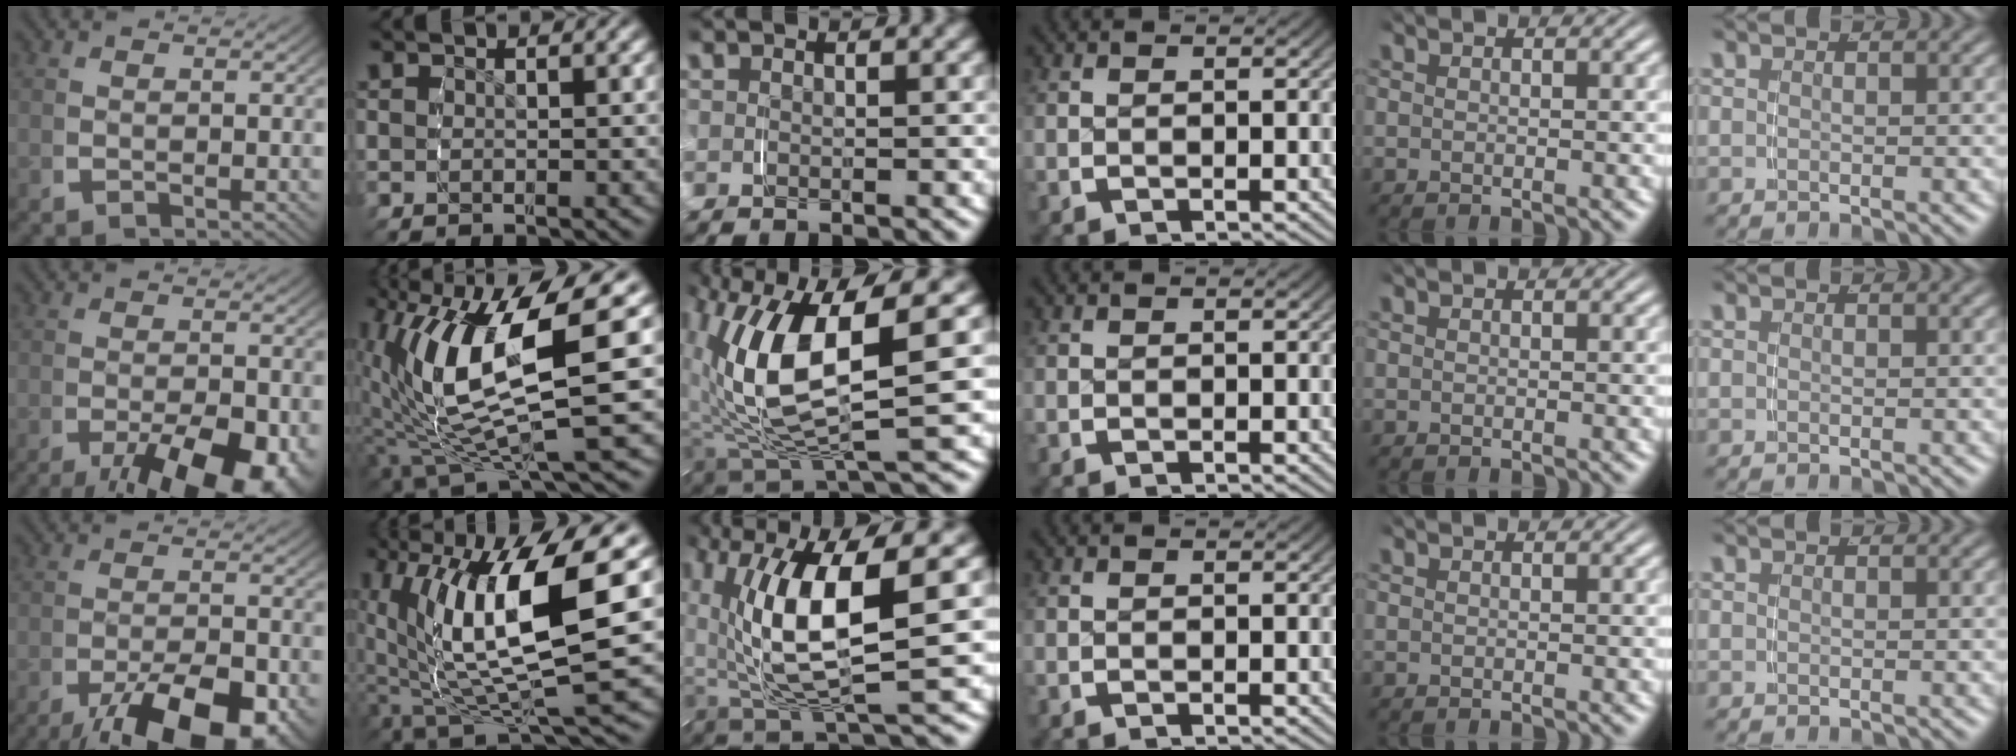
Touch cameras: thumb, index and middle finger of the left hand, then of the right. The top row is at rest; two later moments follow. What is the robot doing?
{"motion": "grasp_and_lifting", "object": "pencil case"}